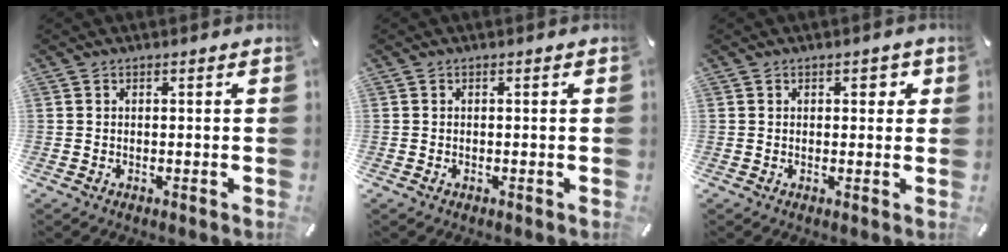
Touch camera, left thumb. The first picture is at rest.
{"total": 0.8, "force": [-0.2, 0.2, 0.7], "torque": [-0.014, 0.000, -0.004]}
{"total": 2.0, "force": [0.6, 1.3, 1.3], "torque": [-0.004, -0.002, 0.003]}